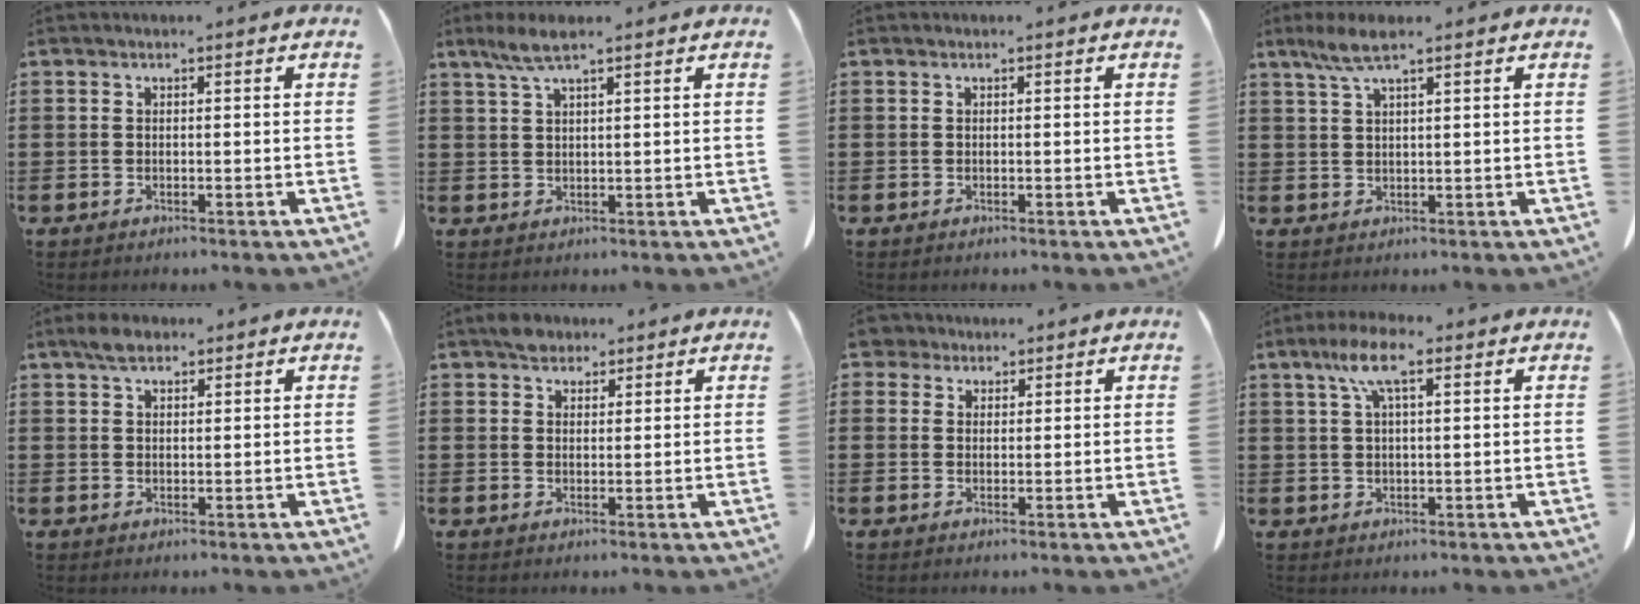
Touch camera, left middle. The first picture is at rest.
{"total": 4.0, "force": [2.6, 0.6, 3.0], "torque": [-0.065, 0.003, 0.046]}
{"total": 0.0}
{"total": 4.4, "force": [2.7, 0.8, 3.4], "torque": [-0.072, 0.003, 0.048]}
{"total": 2.8, "force": [2.0, 1.2, 1.5], "torque": [-0.027, 0.003, 0.036]}
{"total": 3.0, "force": [2.5, 1.5, 0.7], "torque": [-0.011, 0.004, 0.048]}
{"total": 3.0, "force": [2.3, 1.7, 0.8], "torque": [-0.026, 0.009, 0.045]}
{"total": 6.4, "force": [3.1, 1.6, 5.4], "torque": [-0.113, 0.012, 0.052]}